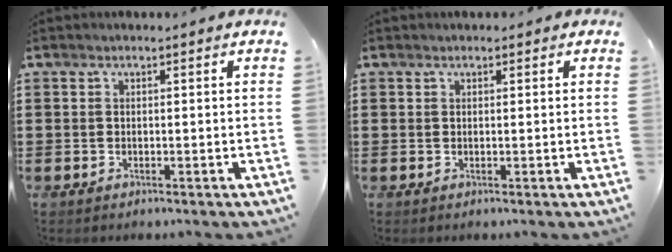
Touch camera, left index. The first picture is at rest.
{"total": 0.5, "force": [0.4, 0.4, 0.1], "torque": [-0.003, 0.003, 0.007]}